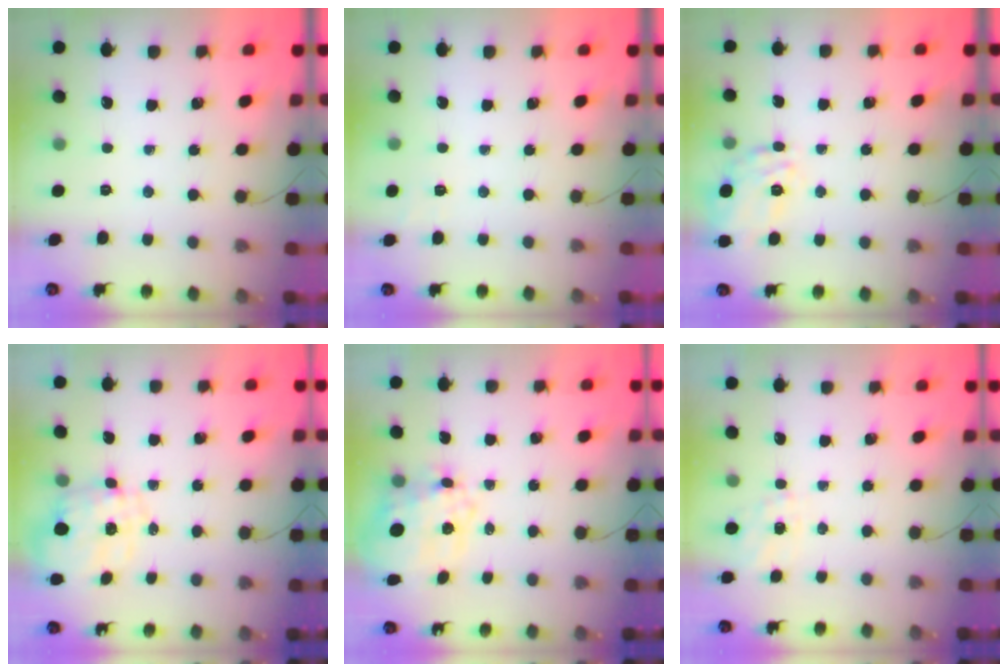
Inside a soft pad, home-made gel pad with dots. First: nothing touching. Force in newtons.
{"total": 4.9, "press": 4.5, "slide": 1.7}
{"total": 17.7, "press": 17.6, "slide": 1.3}
{"total": 2.9, "press": 2.7, "slide": 1.0}
{"total": 14.6, "press": 14.2, "slide": 3.5}
{"total": 5.8, "press": 5.7, "slide": 1.5}